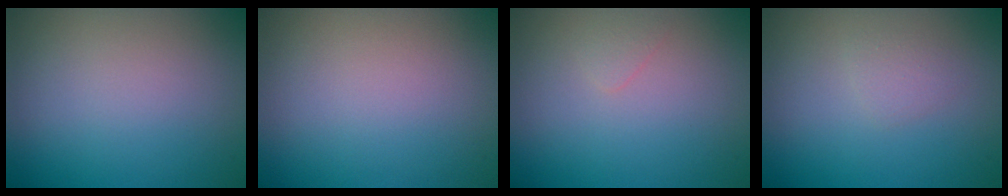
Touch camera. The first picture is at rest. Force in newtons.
{"total": 0.0}
{"total": 0.6, "press": 0.6, "slide": 0.1}
{"total": 0.9, "press": 0.9, "slide": 0.1}